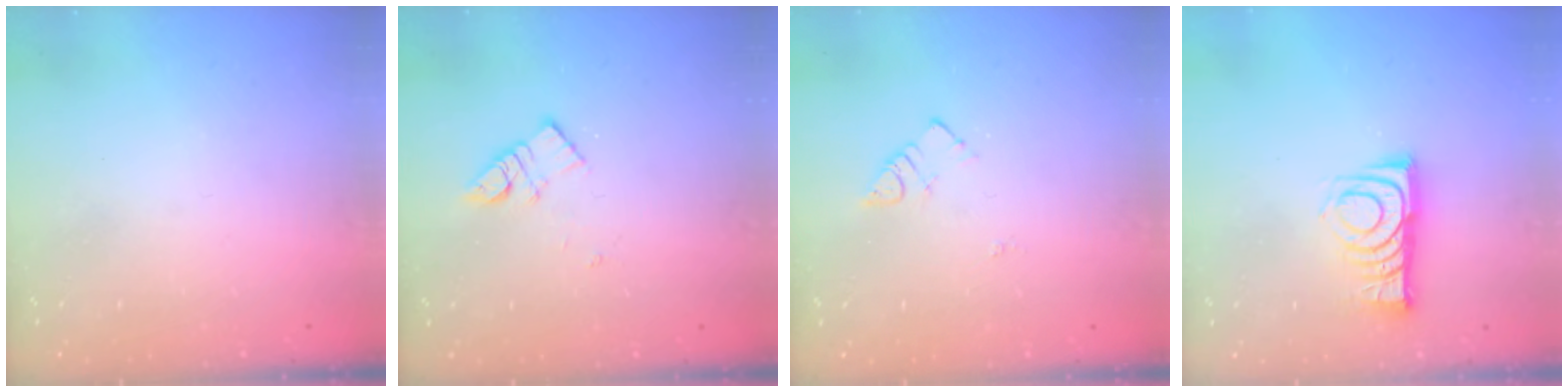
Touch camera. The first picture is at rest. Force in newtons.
{"total": 8.1, "press": 8.1, "slide": 0.4}
{"total": 3.9, "press": 3.8, "slide": 0.5}
{"total": 9.5, "press": 9.5, "slide": 0.3}